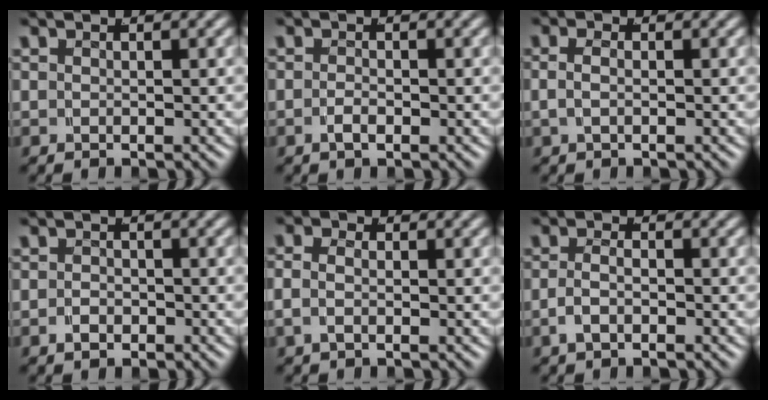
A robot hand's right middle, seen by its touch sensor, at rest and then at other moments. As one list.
[{"total": 1.2, "force": [-0.7, 0.5, 0.8], "torque": [-0.012, 0.001, -0.014]}, {"total": 1.5, "force": [-0.1, 0.7, 1.3], "torque": [-0.027, 0.001, -0.003]}, {"total": 1.2, "force": [-0.6, 0.9, 0.6], "torque": [-0.005, 0.000, -0.013]}, {"total": 2.3, "force": [-0.2, 1.6, 1.6], "torque": [-0.038, 0.001, -0.006]}, {"total": 1.9, "force": [-0.9, 0.9, 1.5], "torque": [-0.032, -0.001, -0.016]}]